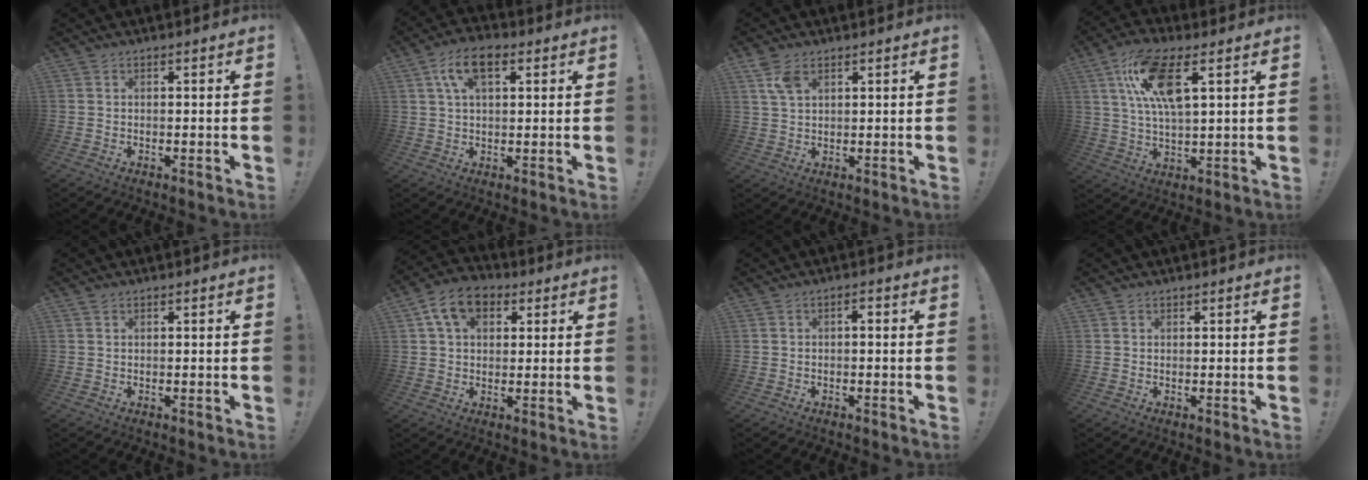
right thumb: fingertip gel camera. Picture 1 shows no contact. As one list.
[{"total": 9.8, "force": [3.7, 5.1, 7.5], "torque": [-0.130, 0.011, 0.068]}, {"total": 5.8, "force": [3.2, 2.9, 3.8], "torque": [-0.070, -0.008, 0.061]}, {"total": 14.3, "force": [5.7, 5.5, 11.9], "torque": [-0.224, -0.001, 0.102]}, {"total": 0.6, "force": [0.5, 0.3, 0.2], "torque": [-0.004, 0.000, 0.009]}, {"total": 10.5, "force": [4.2, 7.1, 6.5], "torque": [-0.113, 0.005, 0.081]}, {"total": 1.5, "force": [-0.7, 0.5, 1.2], "torque": [-0.032, 0.012, -0.013]}, {"total": 0.7, "force": [0.5, 0.5, 0.1], "torque": [0.002, -0.001, 0.009]}]